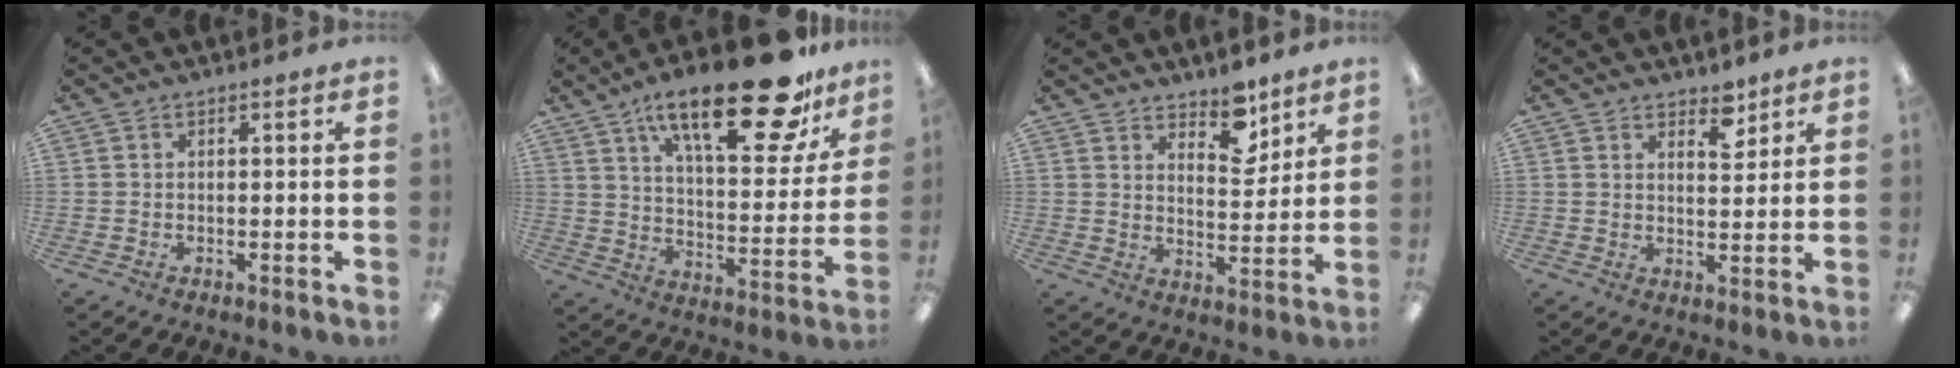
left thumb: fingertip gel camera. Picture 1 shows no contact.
{"total": 26.2, "force": [17.2, 8.8, 17.7], "torque": [-0.264, -0.103, 0.276]}
{"total": 8.3, "force": [6.7, 3.7, 3.3], "torque": [-0.031, -0.047, 0.116]}
{"total": 4.3, "force": [3.6, 1.7, 1.9], "torque": [-0.005, -0.026, 0.056]}